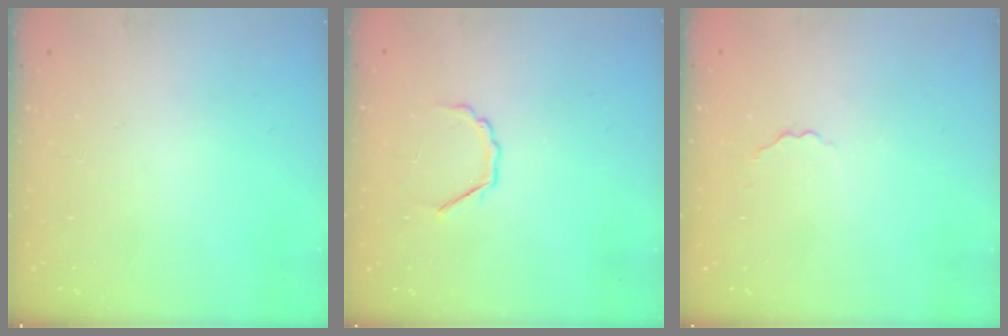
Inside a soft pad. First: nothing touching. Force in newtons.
{"total": 3.6, "press": 3.5, "slide": 0.8}
{"total": 2.4, "press": 2.3, "slide": 0.7}